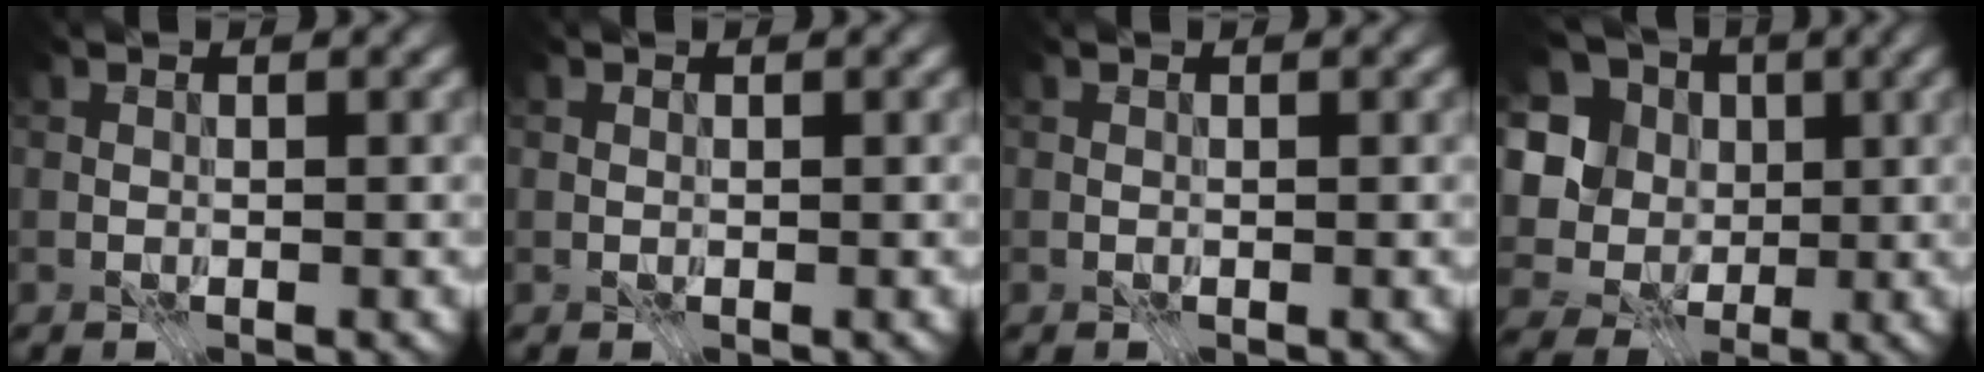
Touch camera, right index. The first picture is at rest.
{"total": 0.0}
{"total": 0.0}
{"total": 12.9, "force": [0.5, 11.6, 5.5], "torque": [-0.165, 0.016, -0.011]}